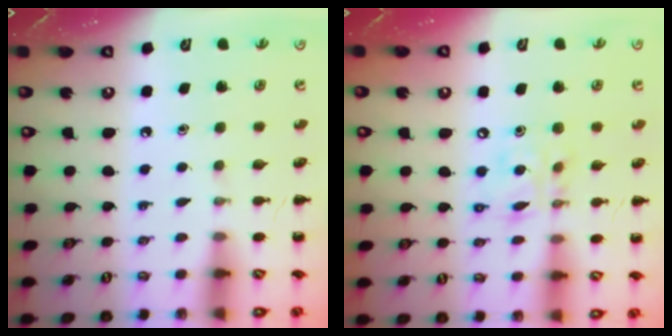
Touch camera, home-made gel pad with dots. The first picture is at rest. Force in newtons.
{"total": 12.1, "press": 11.8, "slide": 2.9}